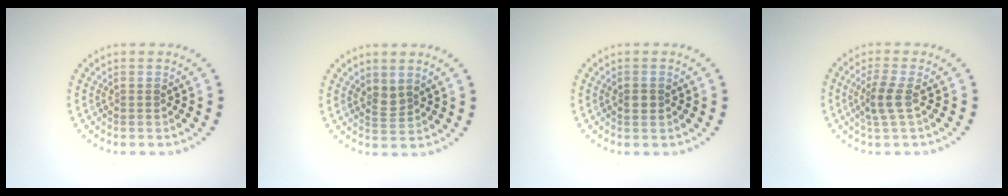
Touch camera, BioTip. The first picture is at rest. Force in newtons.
{"total": 1.5, "press": 1.1, "slide": 1.0}
{"total": 1.0, "press": 1.0, "slide": 0.0}
{"total": 2.3, "press": 2.0, "slide": 1.1}